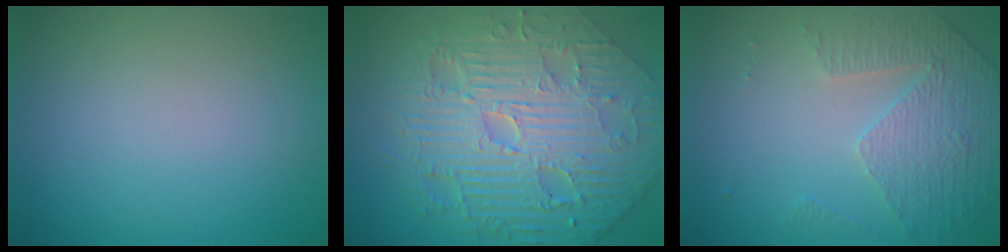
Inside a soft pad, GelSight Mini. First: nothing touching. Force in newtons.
{"total": 11.7, "press": 7.8, "slide": 8.7}
{"total": 4.8, "press": 3.3, "slide": 3.6}